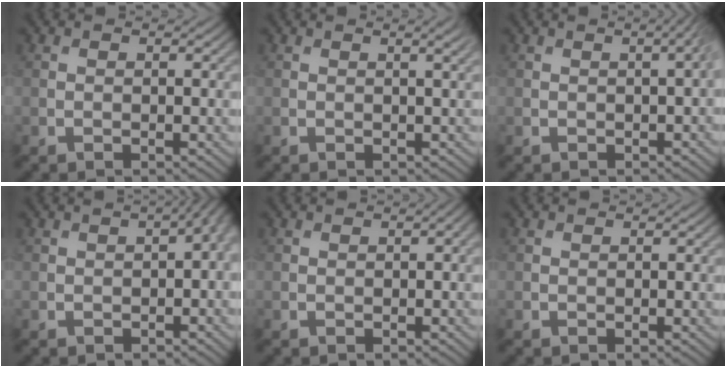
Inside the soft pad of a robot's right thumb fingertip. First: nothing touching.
{"total": 1.8, "force": [0.8, 0.3, 1.6], "torque": [-0.019, 0.005, 0.006]}
{"total": 2.5, "force": [0.1, 0.7, 2.5], "torque": [-0.023, 0.013, 0.004]}
{"total": 3.2, "force": [-0.1, 1.3, 2.9], "torque": [-0.037, -0.001, 0.007]}
{"total": 1.1, "force": [0.1, 0.3, 1.0], "torque": [-0.012, 0.004, 0.003]}
{"total": 0.0}